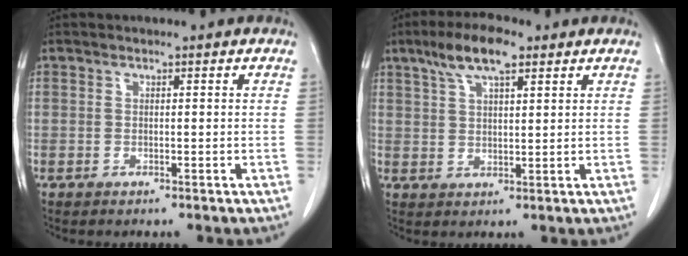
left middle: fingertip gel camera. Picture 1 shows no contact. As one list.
[{"total": 7.6, "force": [4.8, 1.9, 5.6], "torque": [-0.112, 0.015, 0.087]}]